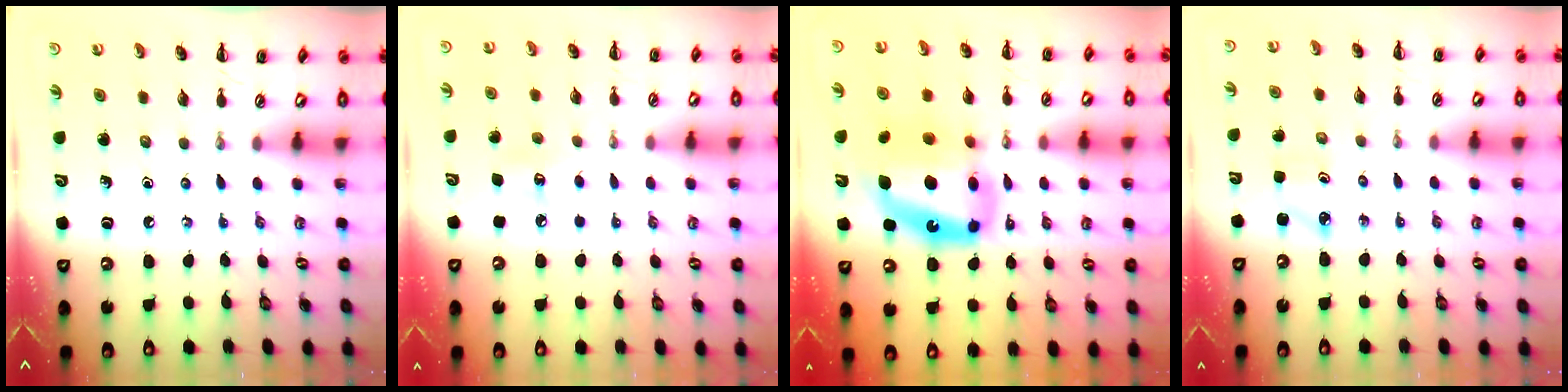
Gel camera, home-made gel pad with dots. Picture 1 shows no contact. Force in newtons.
{"total": 5.3, "press": 5.1, "slide": 1.3}
{"total": 16.6, "press": 16.0, "slide": 4.2}
{"total": 1.9, "press": 1.9, "slide": 0.4}